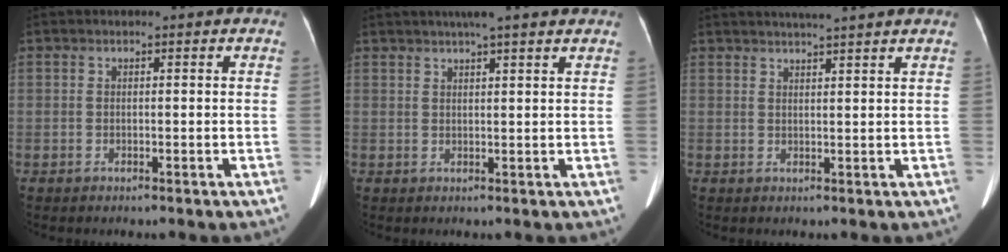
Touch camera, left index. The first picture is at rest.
{"total": 7.6, "force": [6.3, -0.1, 4.3], "torque": [-0.064, 0.028, 0.082]}
{"total": 6.7, "force": [5.9, -0.9, 3.0], "torque": [-0.045, 0.023, 0.078]}